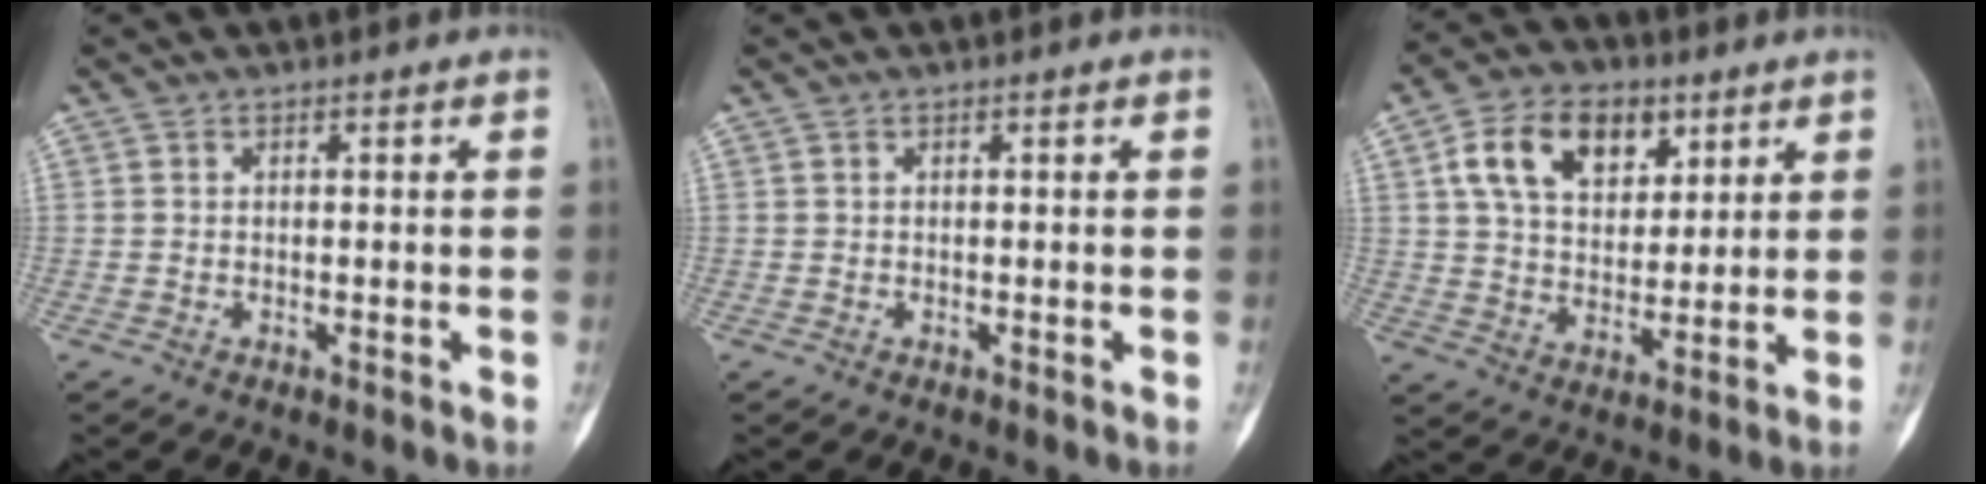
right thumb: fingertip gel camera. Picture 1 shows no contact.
{"total": 0.0}
{"total": 13.8, "force": [5.9, 8.9, 8.7], "torque": [-0.120, -0.012, 0.106]}